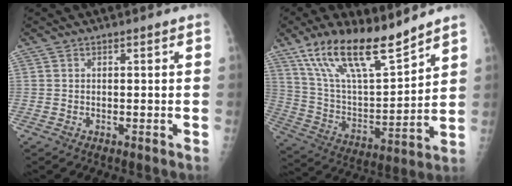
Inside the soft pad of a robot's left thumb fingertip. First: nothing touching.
{"total": 19.0, "force": [13.9, 5.4, 11.8], "torque": [-0.185, -0.065, 0.260]}